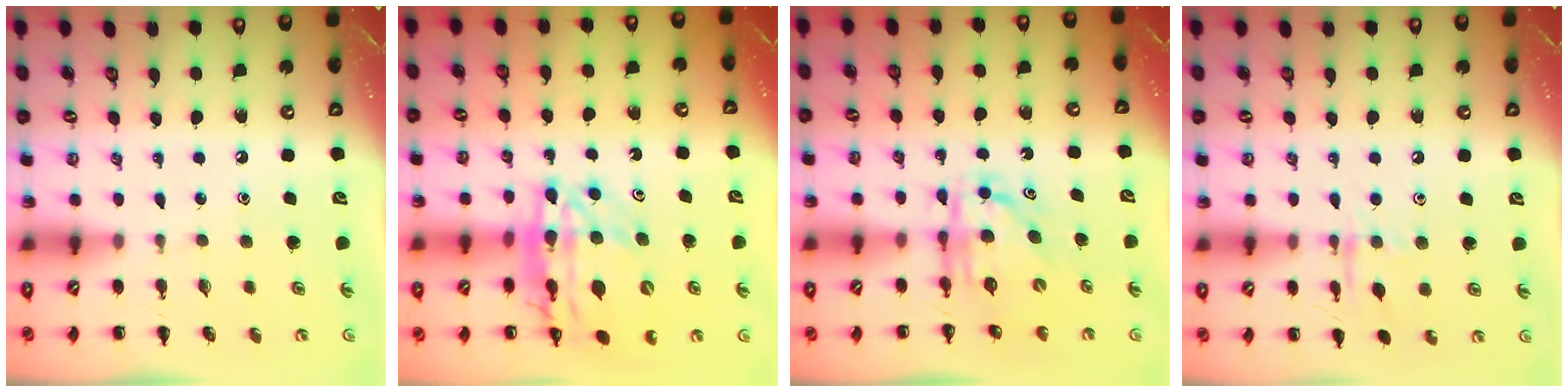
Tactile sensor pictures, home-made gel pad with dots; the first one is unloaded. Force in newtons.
{"total": 19.9, "press": 19.4, "slide": 4.5}
{"total": 6.2, "press": 6.1, "slide": 1.0}
{"total": 7.5, "press": 7.4, "slide": 0.7}